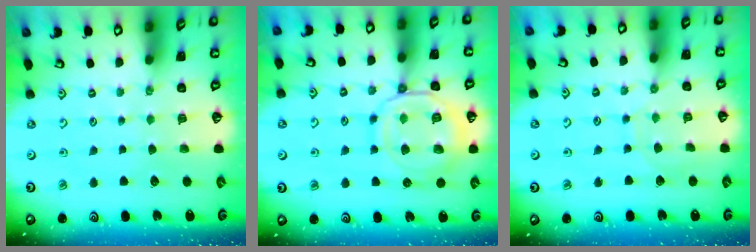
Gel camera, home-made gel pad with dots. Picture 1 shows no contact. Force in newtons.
{"total": 14.4, "press": 14.4, "slide": 1.3}
{"total": 6.3, "press": 6.3, "slide": 0.3}